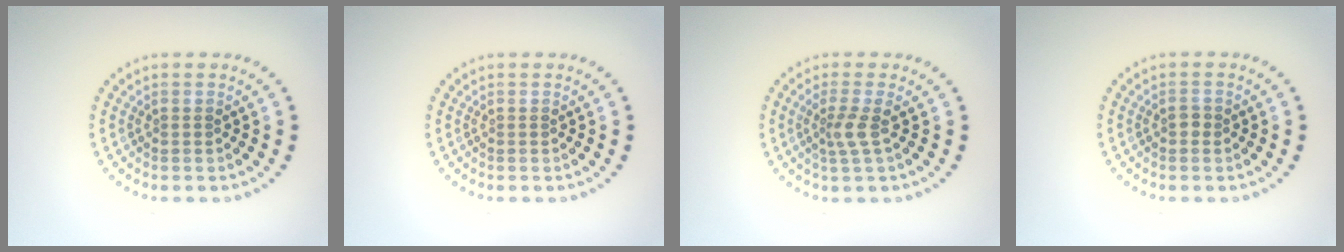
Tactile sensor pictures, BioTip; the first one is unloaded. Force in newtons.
{"total": 0.0}
{"total": 1.9, "press": 1.3, "slide": 1.4}
{"total": 0.9, "press": 0.9, "slide": 0.1}